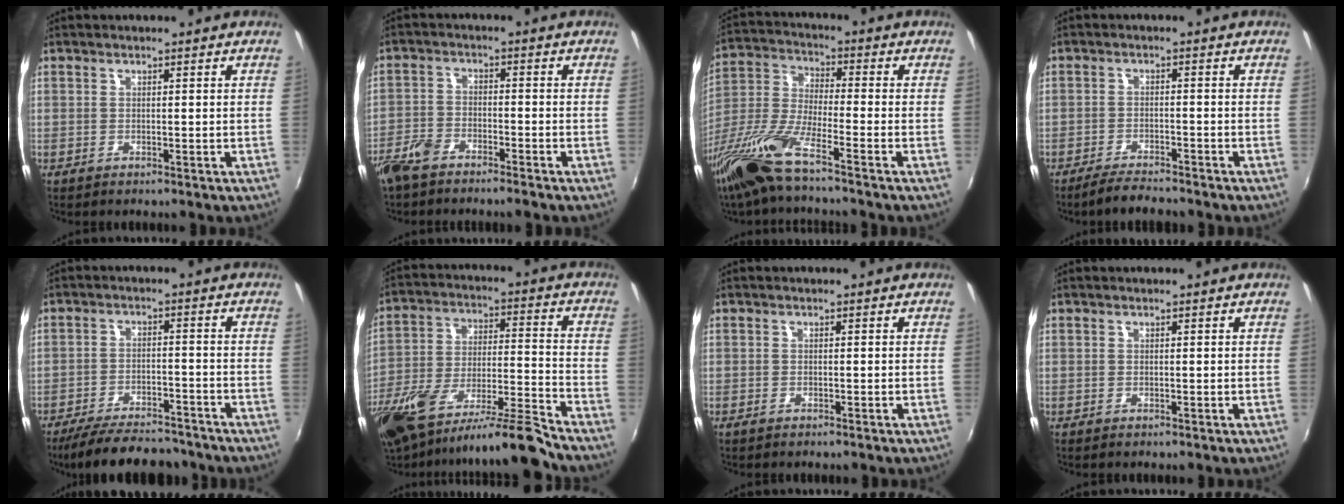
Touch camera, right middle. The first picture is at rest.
{"total": 5.9, "force": [-4.8, 2.0, 2.8], "torque": [-0.073, 0.001, -0.095]}
{"total": 14.0, "force": [-10.0, 1.3, 9.7], "torque": [-0.218, -0.023, -0.206]}
{"total": 4.7, "force": [-4.3, 0.7, 1.8], "torque": [-0.054, -0.008, -0.077]}
{"total": 15.1, "force": [-13.0, 4.4, 6.4], "torque": [-0.139, -0.009, -0.192]}
{"total": 20.7, "force": [-16.1, 1.9, 12.8], "torque": [-0.240, -0.051, -0.275]}
{"total": 0.9, "force": [-0.7, 0.2, 0.5], "torque": [-0.009, -0.002, -0.015]}
{"total": 0.0}